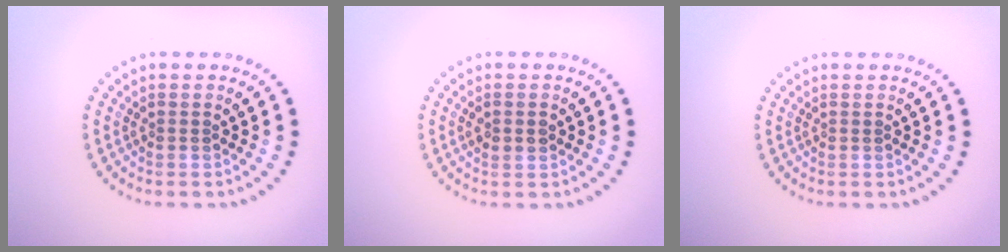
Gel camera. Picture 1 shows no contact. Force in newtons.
{"total": 1.0, "press": 0.9, "slide": 0.2}
{"total": 0.0}